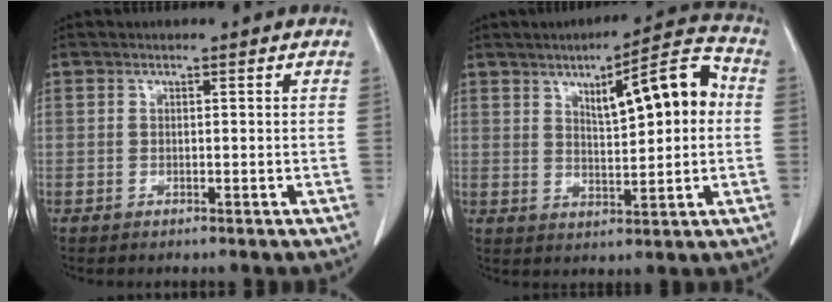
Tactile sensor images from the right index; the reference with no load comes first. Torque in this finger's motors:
{"motor_torque": [0.36, 0.16, 0.23, 0.04]}